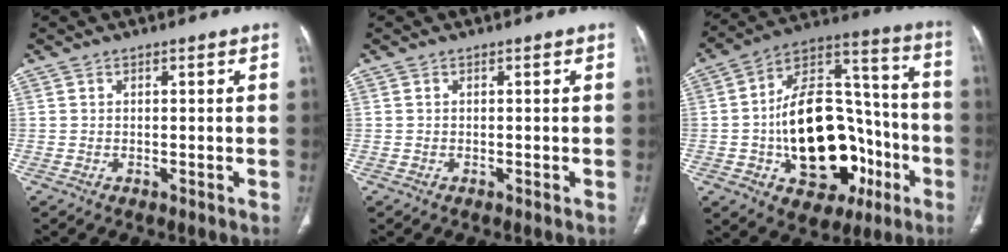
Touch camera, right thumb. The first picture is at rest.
{"total": 0.0}
{"total": 26.7, "force": [-6.4, 16.6, 20.0], "torque": [-0.287, 0.050, -0.083]}